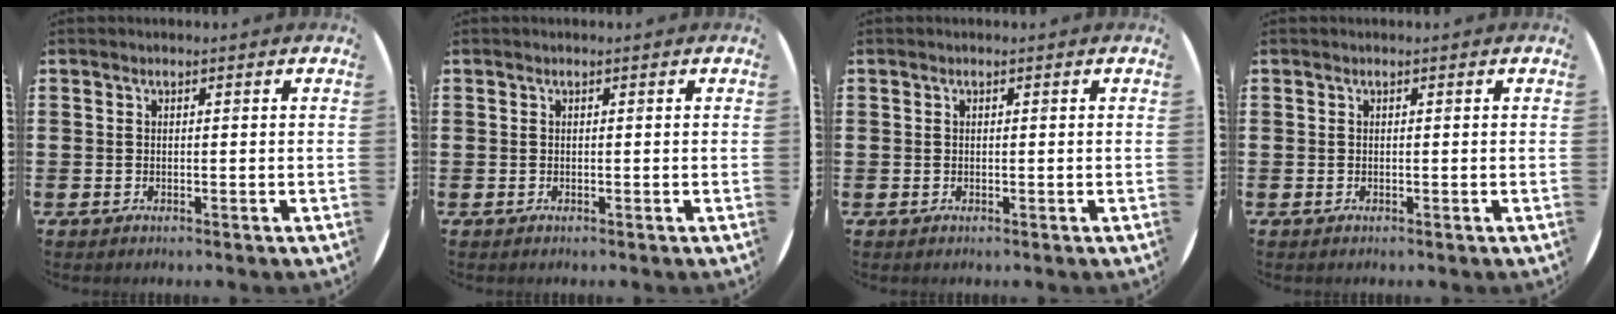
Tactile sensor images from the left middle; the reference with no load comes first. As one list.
[{"total": 0.0}, {"total": 0.0}, {"total": 0.0}]